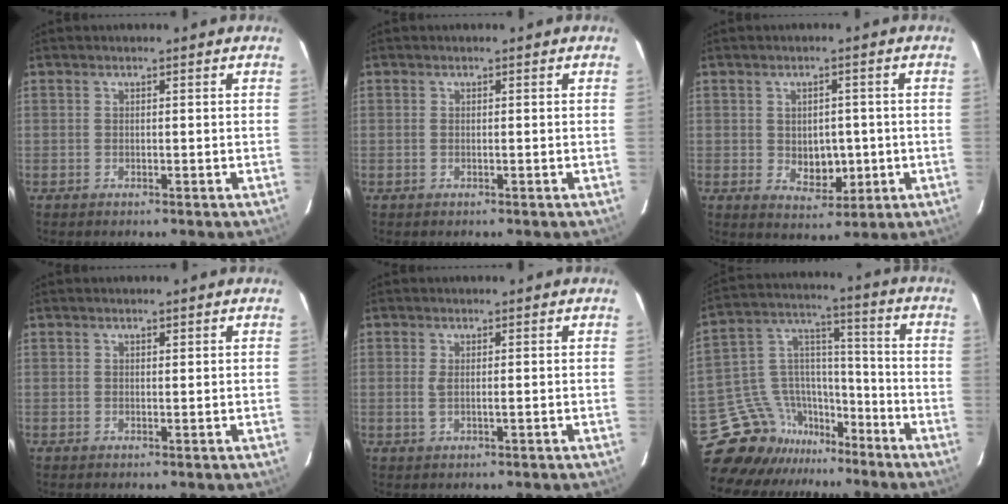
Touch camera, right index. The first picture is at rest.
{"total": 0.0}
{"total": 5.4, "force": [-0.5, 3.5, 4.1], "torque": [-0.052, -0.002, 0.005]}
{"total": 0.5, "force": [0.4, 0.1, 0.3], "torque": [-0.007, 0.000, 0.006]}
{"total": 1.7, "force": [0.1, 0.3, 1.7], "torque": [-0.040, -0.004, 0.005]}
{"total": 13.4, "force": [-10.7, 7.9, 1.0], "torque": [-0.022, 0.095, -0.183]}